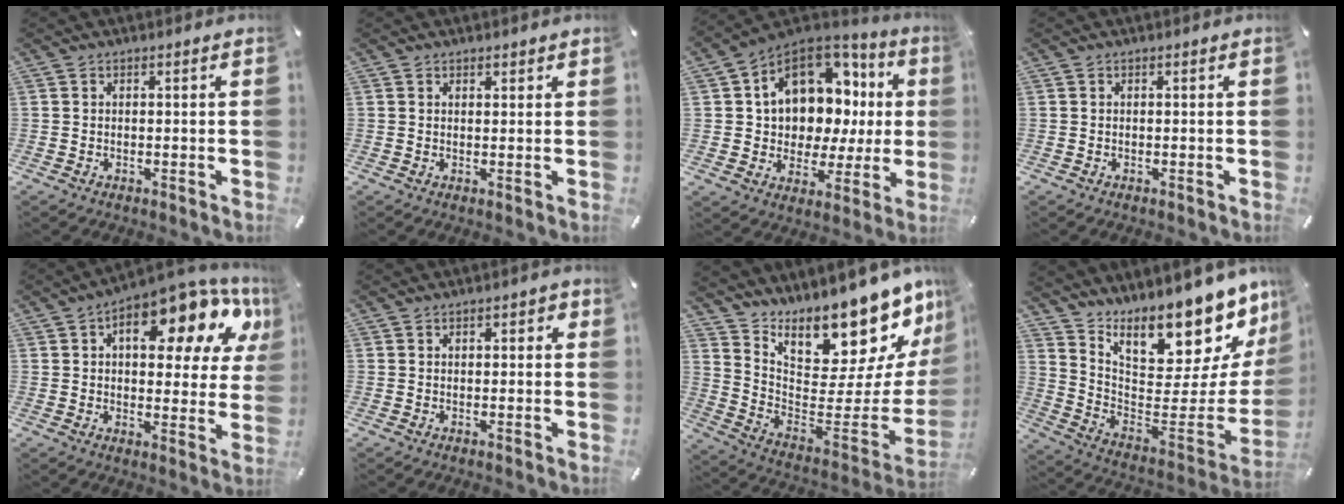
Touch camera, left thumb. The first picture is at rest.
{"total": 1.1, "force": [0.9, 0.6, 0.3], "torque": [0.003, -0.003, 0.015]}
{"total": 15.2, "force": [6.5, 10.8, 8.5], "torque": [-0.136, -0.054, 0.115]}
{"total": 0.0}
{"total": 17.9, "force": [9.4, 7.8, 13.1], "torque": [-0.176, -0.069, 0.147]}
{"total": 2.2, "force": [0.3, 1.4, 1.7], "torque": [-0.025, 0.007, 0.001]}
{"total": 16.5, "force": [15.5, 3.9, 4.2], "torque": [-0.024, -0.166, 0.248]}
{"total": 17.7, "force": [15.3, 5.9, 6.8], "torque": [-0.059, -0.151, 0.246]}